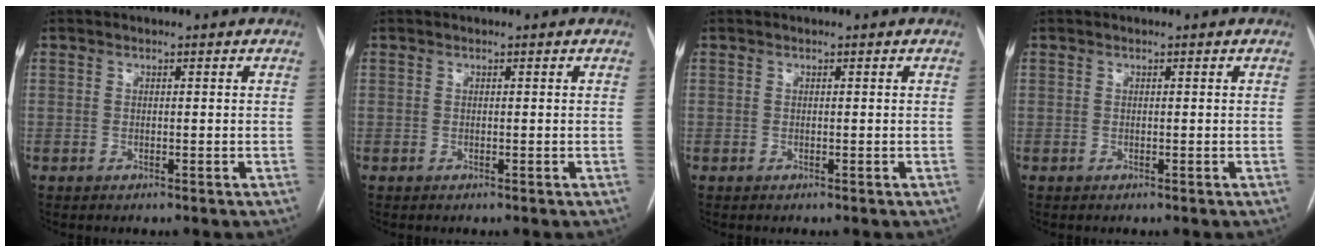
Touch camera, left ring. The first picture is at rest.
{"total": 0.0}
{"total": 0.0}
{"total": 0.0}